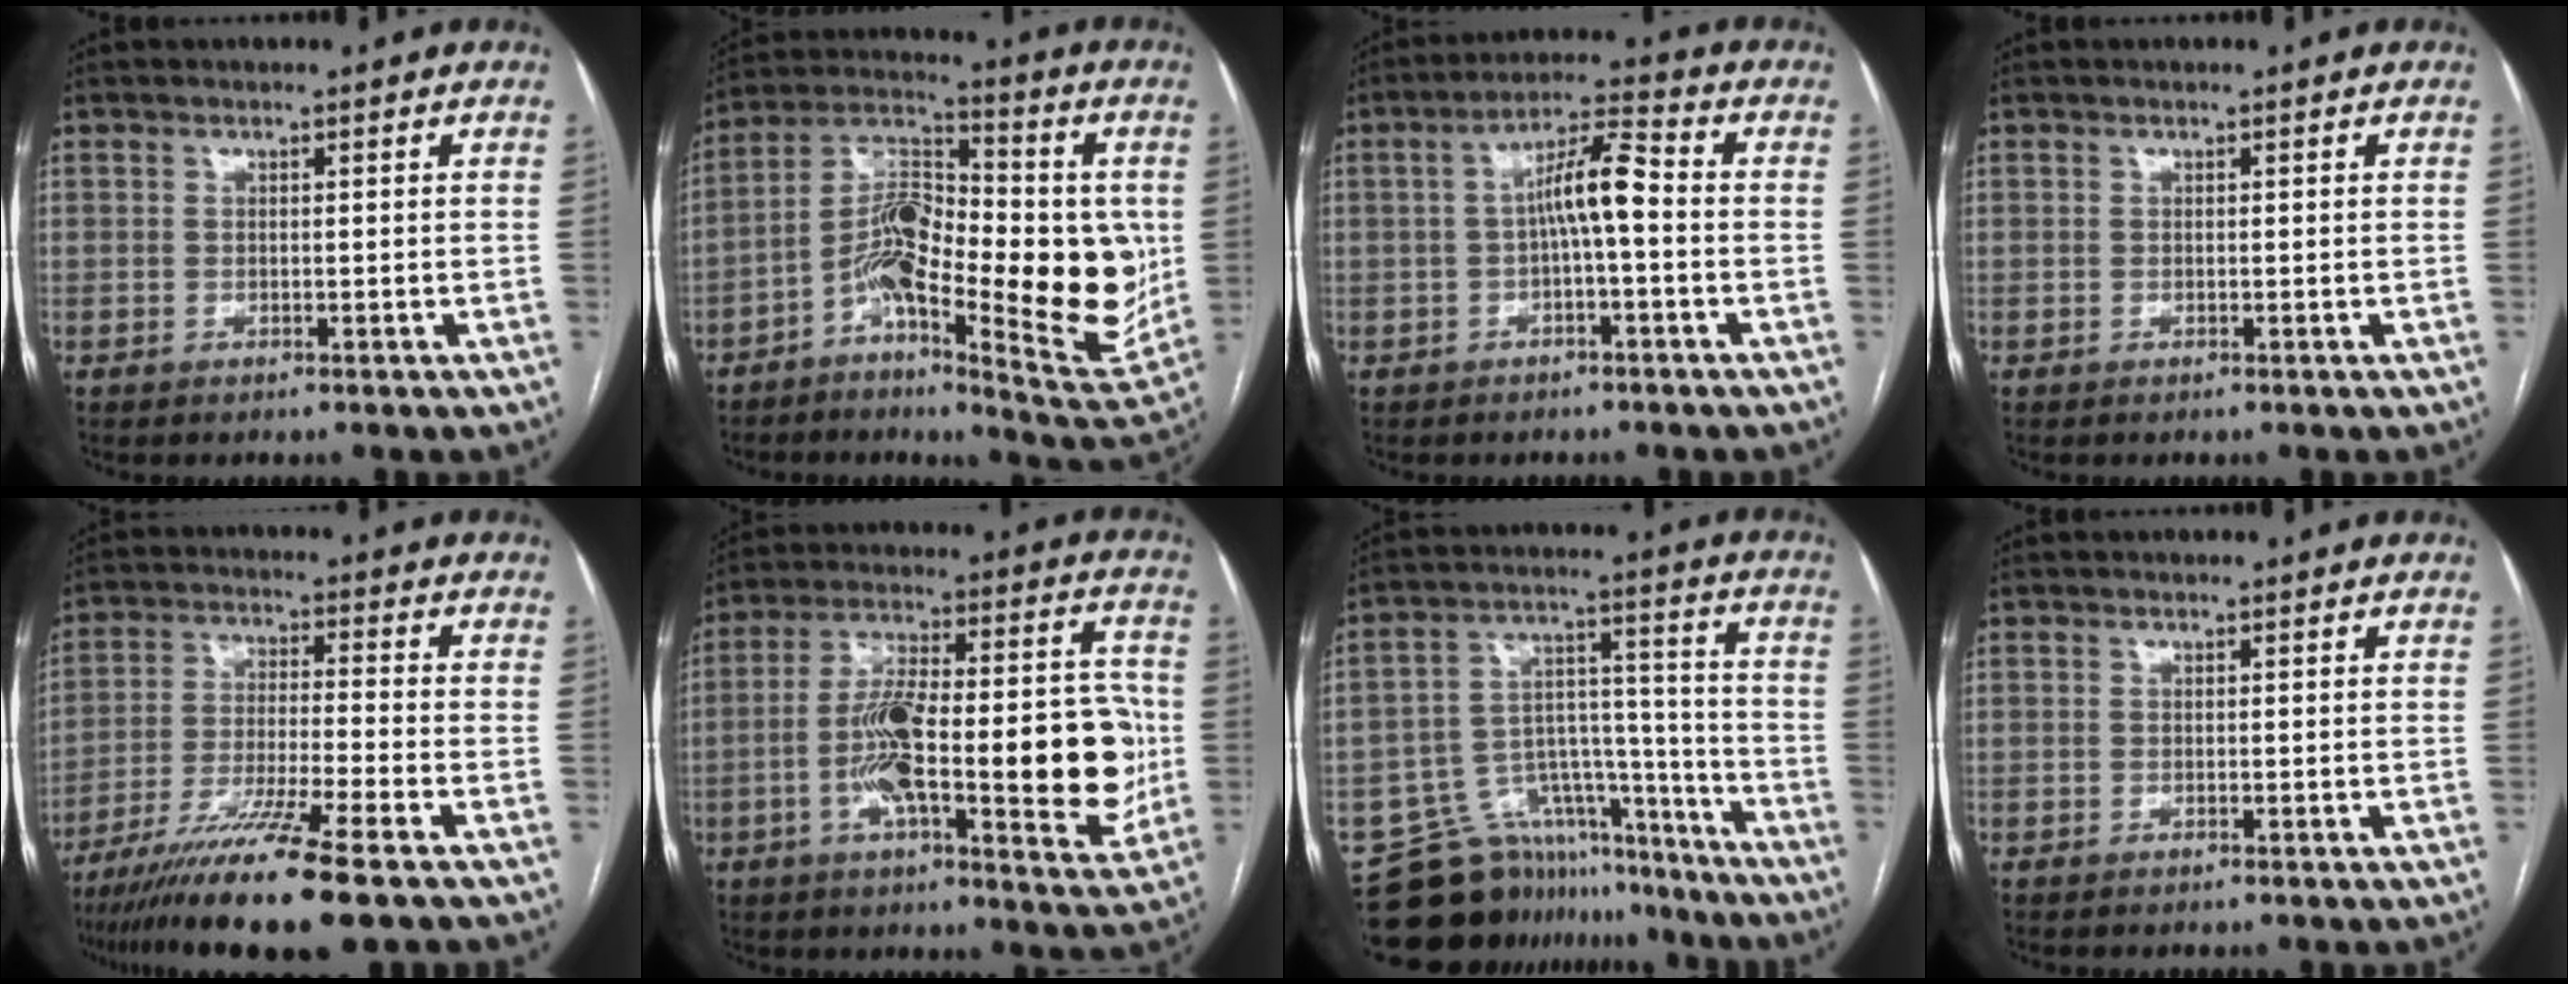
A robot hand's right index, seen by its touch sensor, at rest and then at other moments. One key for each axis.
{"total": 20.1, "fx": -2.9, "fy": 6.0, "fz": 18.9, "tx": -0.303, "ty": 0.009, "tz": -0.050}
{"total": 6.8, "fx": -0.4, "fy": 1.0, "fz": 6.7, "tx": -0.120, "ty": 0.025, "tz": -0.009}
{"total": 0.0}
{"total": 13.4, "fx": -9.7, "fy": -1.5, "fz": 9.1, "tx": -0.170, "ty": -0.042, "tz": -0.167}
{"total": 22.7, "fx": -3.3, "fy": 5.5, "fz": 21.8, "tx": -0.295, "ty": 0.027, "tz": -0.041}
{"total": 15.8, "fx": -14.2, "fy": 6.8, "fz": 2.1, "tx": -0.024, "ty": 0.068, "tz": -0.214}
{"total": 0.0}